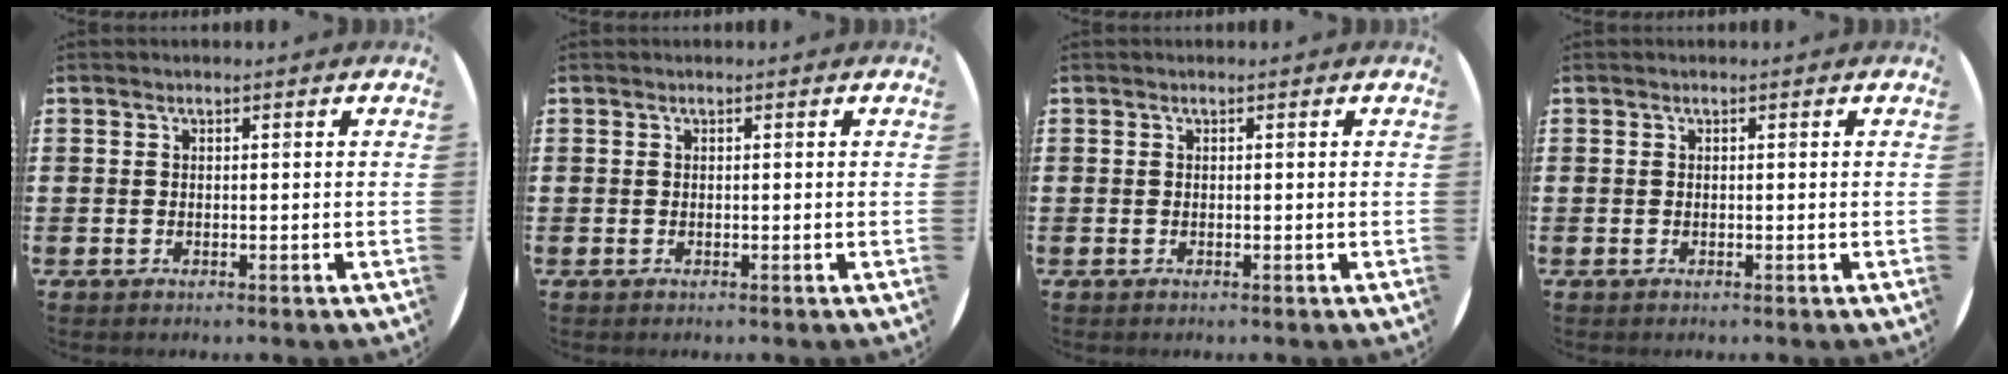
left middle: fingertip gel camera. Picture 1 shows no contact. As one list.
[{"total": 0.0}, {"total": 0.0}, {"total": 0.0}]